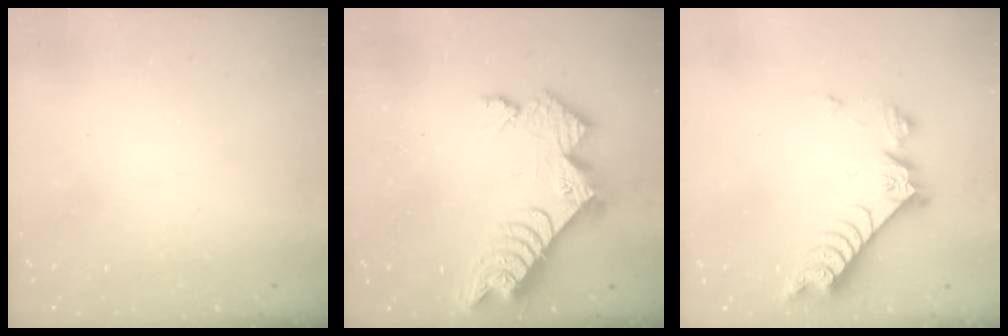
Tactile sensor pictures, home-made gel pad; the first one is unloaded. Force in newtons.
{"total": 11.6, "press": 11.5, "slide": 1.1}
{"total": 8.6, "press": 8.6, "slide": 0.2}